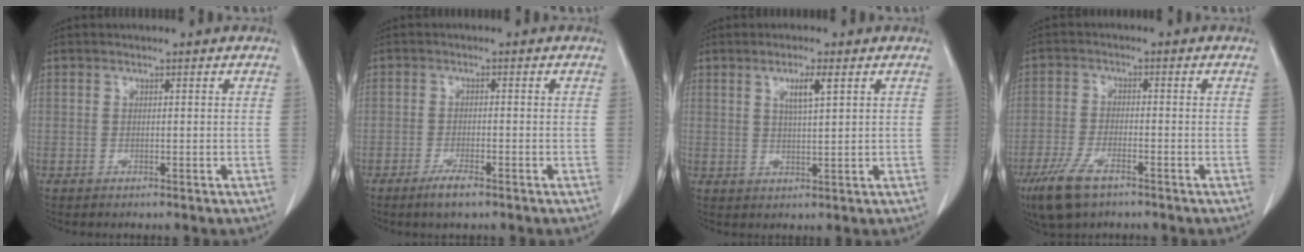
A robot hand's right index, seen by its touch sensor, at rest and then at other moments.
{"total": 3.2, "force": [-2.2, 0.4, 2.2], "torque": [-0.046, -0.004, -0.040]}
{"total": 3.6, "force": [1.6, 0.1, 3.2], "torque": [-0.058, -0.002, 0.029]}
{"total": 7.2, "force": [-4.7, 2.1, 5.0], "torque": [-0.112, -0.016, -0.083]}